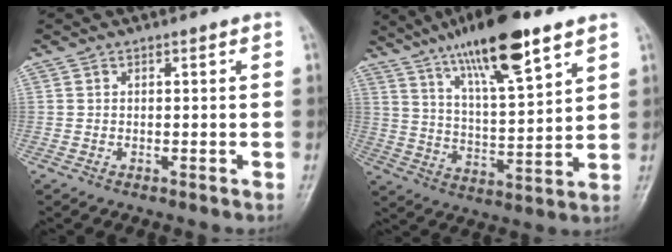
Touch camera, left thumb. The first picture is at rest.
{"total": 17.4, "force": [11.2, 3.8, 12.8], "torque": [-0.203, -0.046, 0.197]}